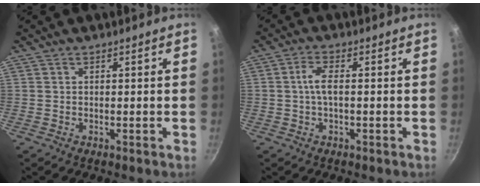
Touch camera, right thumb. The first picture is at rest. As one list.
[{"total": 3.5, "force": [-0.2, 1.4, 3.2], "torque": [-0.074, 0.010, -0.008]}]